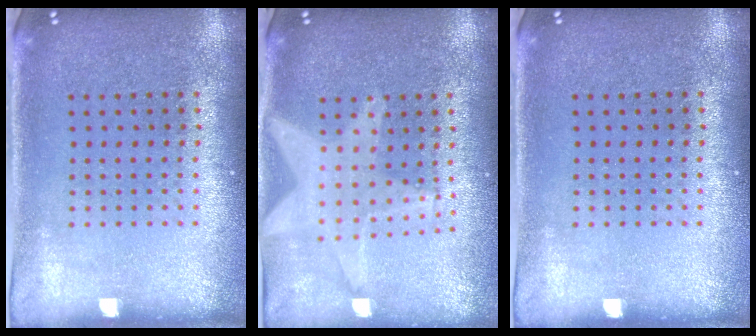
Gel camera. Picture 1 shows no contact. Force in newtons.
{"total": 1.3, "press": 1.3, "slide": 0.5}
{"total": 0.0}